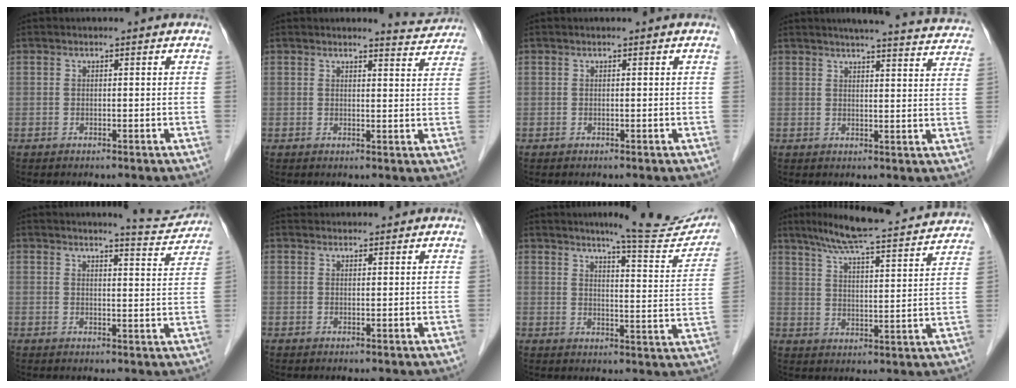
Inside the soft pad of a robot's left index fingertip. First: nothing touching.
{"total": 3.9, "force": [3.9, 0.3, 0.0], "torque": [-0.005, -0.020, 0.034]}
{"total": 0.0}
{"total": 20.2, "force": [19.0, 1.5, 6.8], "torque": [-0.081, -0.029, 0.212]}
{"total": 5.8, "force": [5.7, 0.0, 0.7], "torque": [-0.020, -0.020, 0.063]}
{"total": 4.1, "force": [4.0, 0.7, 0.5], "torque": [-0.008, 0.037, 0.058]}
{"total": 14.3, "force": [13.0, 1.0, 5.9], "torque": [-0.063, -0.040, 0.151]}
{"total": 20.8, "force": [18.6, 1.6, 9.1], "torque": [-0.143, 0.008, 0.252]}